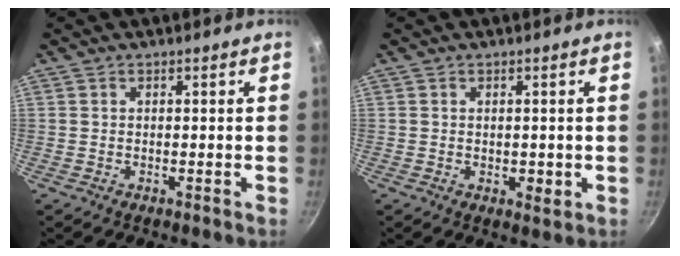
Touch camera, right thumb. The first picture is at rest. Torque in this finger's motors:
{"motor_torque": [-0.30, 0.04, -0.11, 0.05, 0.06]}